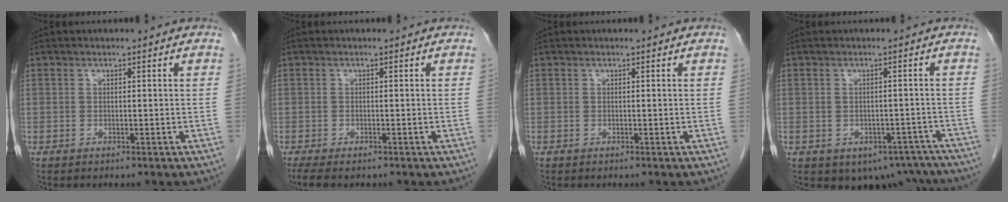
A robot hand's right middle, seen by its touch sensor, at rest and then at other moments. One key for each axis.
{"total": 4.1, "fx": -3.2, "fy": 1.2, "fz": 2.3, "tx": -0.041, "ty": -0.014, "tz": -0.047}
{"total": 0.0}
{"total": 7.8, "fx": -5.4, "fy": 5.1, "fz": 2.2, "tx": -0.009, "ty": 0.013, "tz": -0.064}